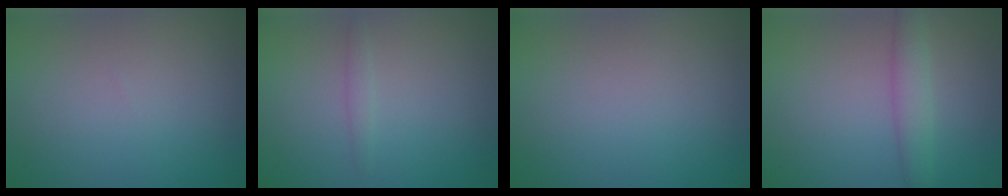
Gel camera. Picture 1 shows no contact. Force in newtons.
{"total": 0.9, "press": 0.9, "slide": 0.1}
{"total": 0.0}
{"total": 2.5, "press": 2.5, "slide": 0.1}